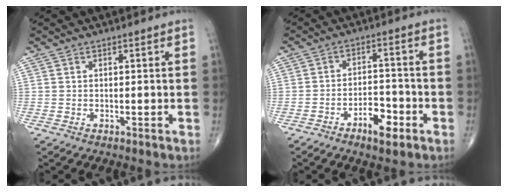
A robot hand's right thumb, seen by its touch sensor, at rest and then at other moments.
{"total": 6.2, "force": [-3.5, 2.7, 4.3], "torque": [-0.053, 0.028, -0.057]}